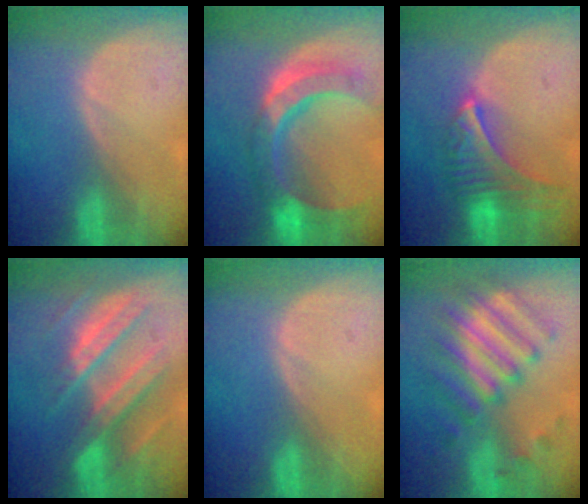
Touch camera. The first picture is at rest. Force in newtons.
{"total": 11.5, "press": 9.8, "slide": 6.1}
{"total": 9.2, "press": 8.1, "slide": 4.3}
{"total": 10.4, "press": 9.1, "slide": 4.9}
{"total": 0.0}
{"total": 9.3, "press": 9.2, "slide": 1.5}